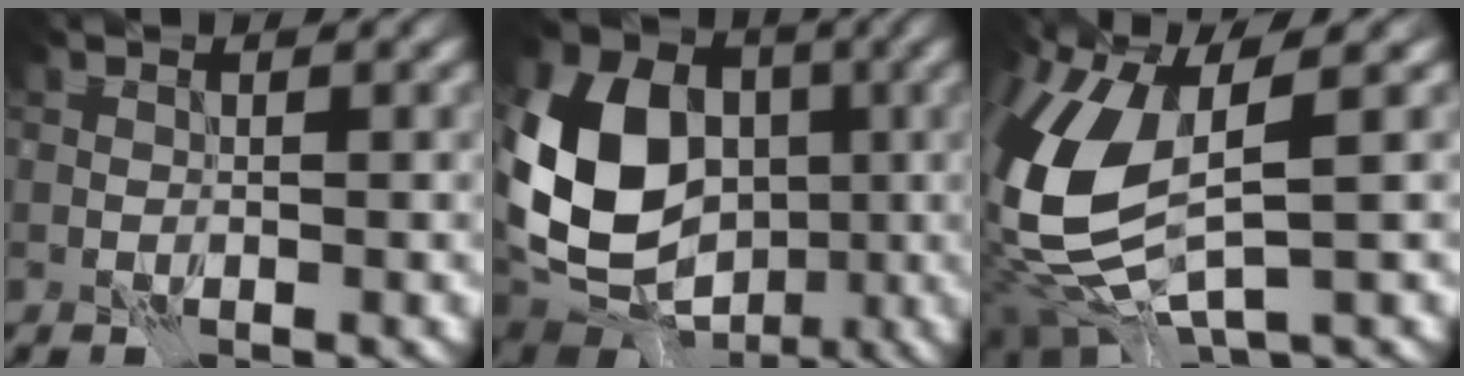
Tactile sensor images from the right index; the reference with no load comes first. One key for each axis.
{"total": 13.0, "fx": -1.2, "fy": 10.1, "fz": 8.0, "tx": -0.157, "ty": -0.003, "tz": -0.044}
{"total": 11.4, "fx": 0.6, "fy": 5.5, "fz": 9.9, "tx": -0.228, "ty": -0.014, "tz": 0.010}